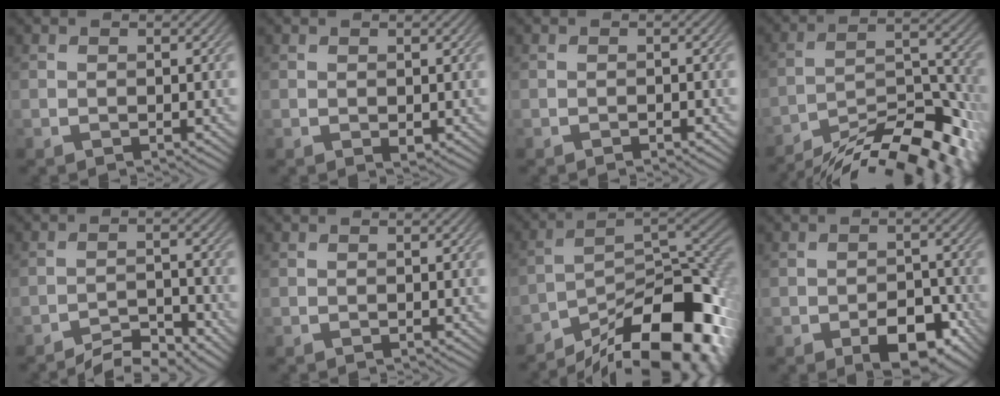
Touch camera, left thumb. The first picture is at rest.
{"total": 0.8, "force": [0.1, 0.5, 0.6], "torque": [-0.007, -0.005, 0.004]}
{"total": 0.7, "force": [-0.6, 0.1, 0.5], "torque": [-0.007, 0.000, -0.009]}
{"total": 15.1, "force": [-12.6, 3.6, 7.5], "torque": [-0.133, 0.000, -0.189]}
{"total": 4.6, "force": [-4.1, 0.8, 1.9], "torque": [-0.031, 0.004, -0.071]}
{"total": 0.0}
{"total": 16.8, "force": [-11.8, 5.4, 10.7], "torque": [-0.175, -0.009, -0.189]}
{"total": 6.2, "force": [-3.2, 3.4, 4.1], "torque": [-0.054, -0.006, -0.048]}